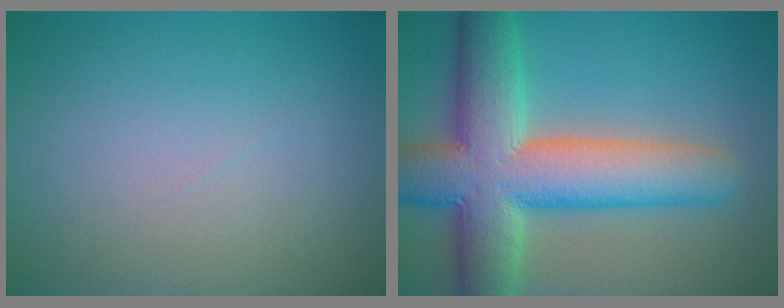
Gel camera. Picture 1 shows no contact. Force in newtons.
{"total": 12.0, "press": 12.0, "slide": 0.6}